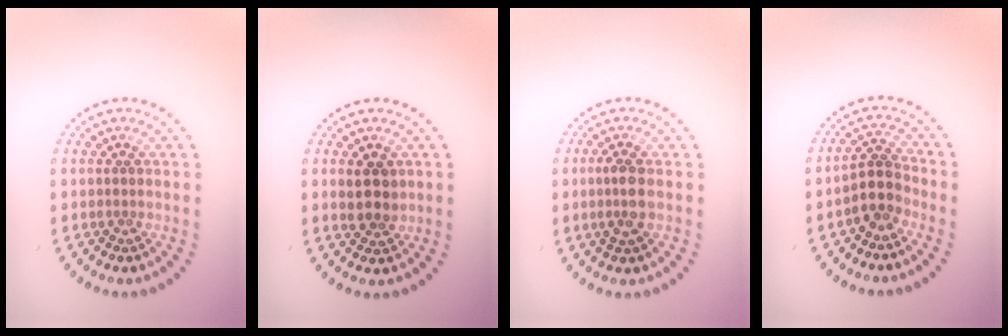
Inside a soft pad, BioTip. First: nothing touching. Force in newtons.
{"total": 2.7, "press": 2.6, "slide": 0.9}
{"total": 2.2, "press": 2.1, "slide": 0.7}
{"total": 2.7, "press": 2.2, "slide": 1.5}